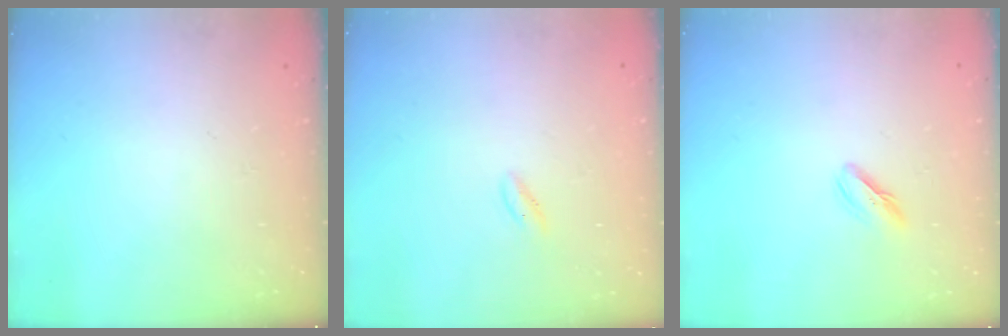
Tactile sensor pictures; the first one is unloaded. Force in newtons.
{"total": 0.5, "press": 0.0, "slide": 0.5}
{"total": 4.5, "press": 4.3, "slide": 1.2}